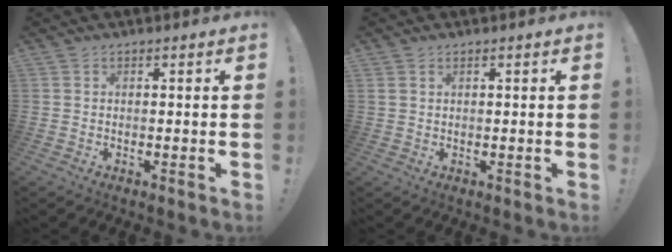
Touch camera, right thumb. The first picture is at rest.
{"total": 1.3, "force": [0.8, 0.8, 0.7], "torque": [-0.019, 0.003, 0.015]}